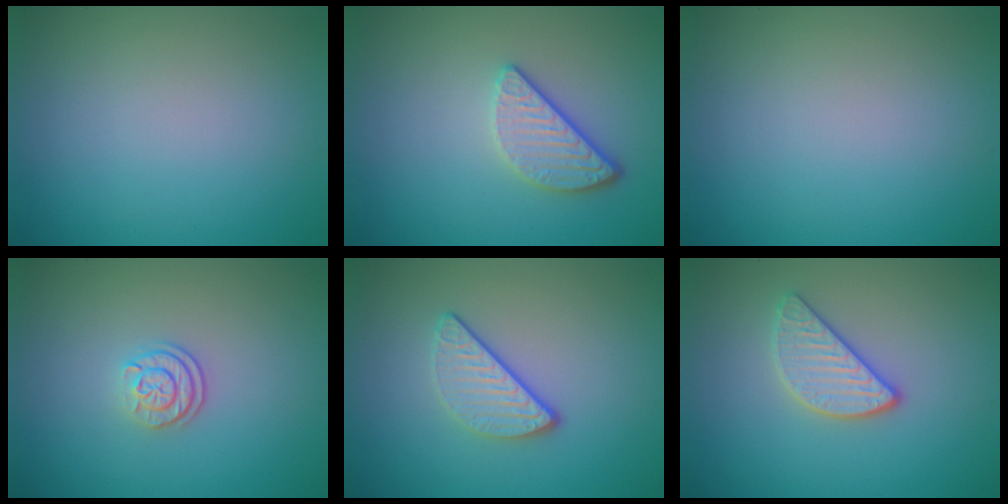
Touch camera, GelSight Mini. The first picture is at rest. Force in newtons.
{"total": 3.4, "press": 2.8, "slide": 1.9}
{"total": 0.0}
{"total": 2.2, "press": 1.8, "slide": 1.3}
{"total": 2.9, "press": 2.4, "slide": 1.7}
{"total": 2.9, "press": 2.7, "slide": 1.2}